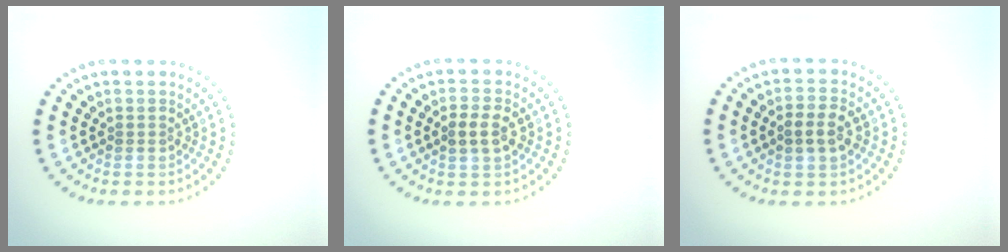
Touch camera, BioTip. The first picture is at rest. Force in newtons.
{"total": 2.4, "press": 2.4, "slide": 0.3}
{"total": 2.6, "press": 2.6, "slide": 0.3}